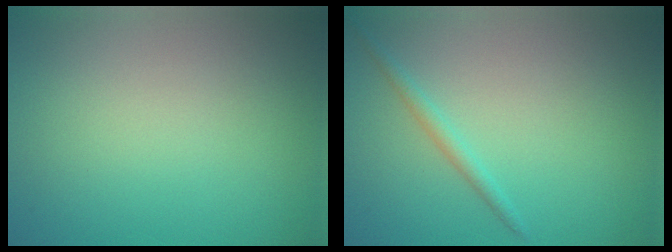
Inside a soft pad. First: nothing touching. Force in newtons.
{"total": 1.3, "press": 1.3, "slide": 0.0}